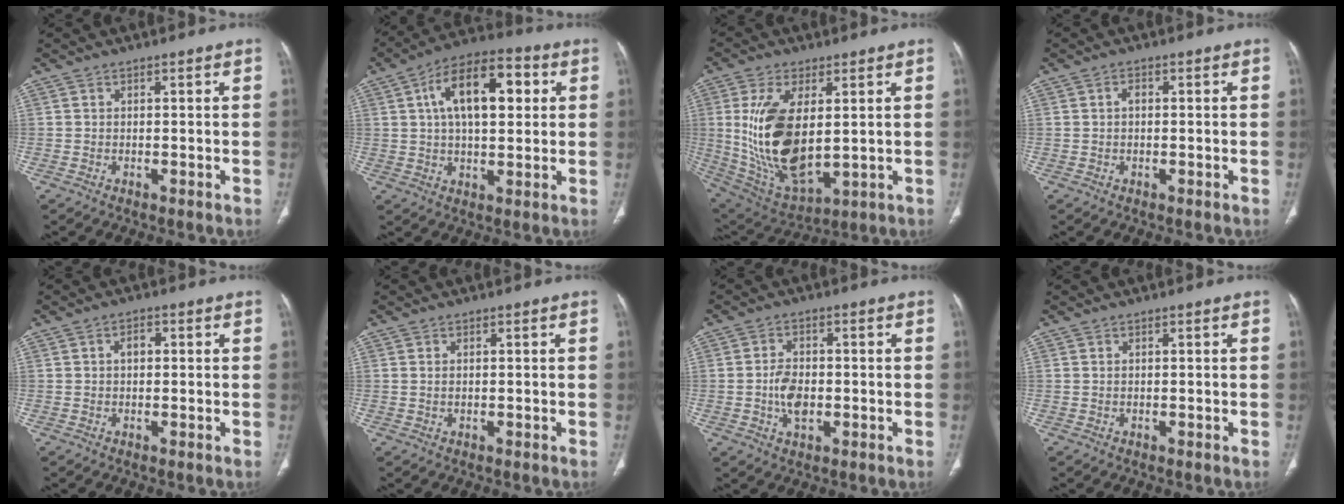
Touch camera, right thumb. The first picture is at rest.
{"total": 15.6, "force": [4.0, 7.8, 12.8], "torque": [-0.192, 0.018, 0.061]}
{"total": 18.5, "force": [1.9, 9.2, 16.0], "torque": [-0.312, -0.020, 0.059]}
{"total": 1.3, "force": [0.1, 0.8, 1.0], "torque": [-0.015, 0.003, -0.001]}
{"total": 2.0, "force": [0.2, 1.4, 1.4], "torque": [-0.021, 0.010, 0.003]}
{"total": 0.7, "force": [0.1, 0.4, 0.5], "torque": [-0.015, 0.002, 0.006]}
{"total": 5.5, "force": [-0.9, 3.4, 4.2], "torque": [-0.073, 0.006, -0.016]}
{"total": 0.0}